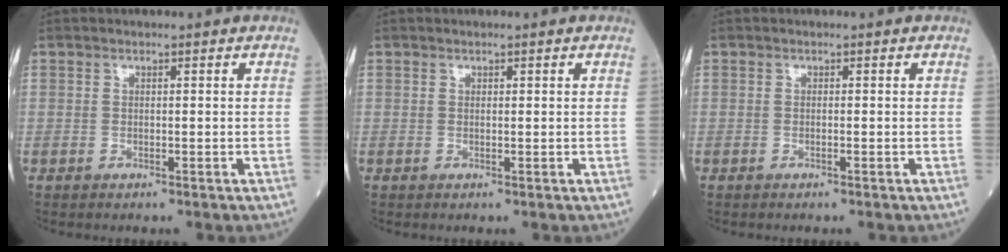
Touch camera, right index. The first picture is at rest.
{"total": 0.0}
{"total": 0.0}